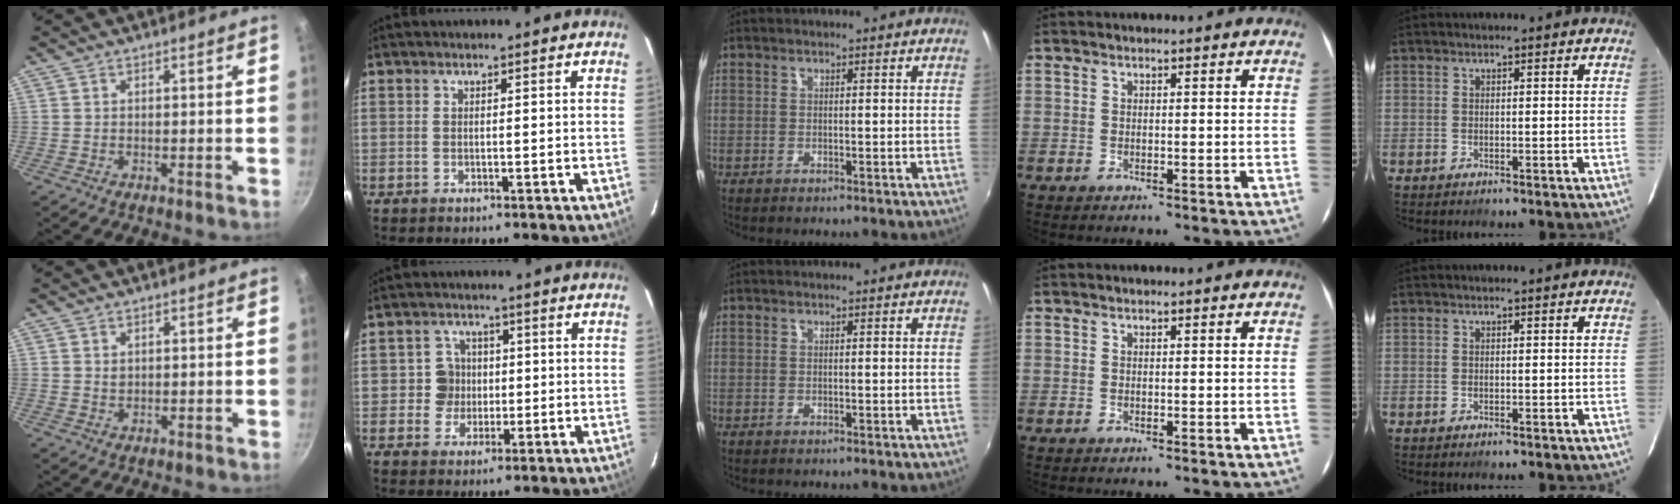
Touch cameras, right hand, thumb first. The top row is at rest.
{"thumb": {"total": 1.2, "force": [0.4, 1.0, 0.5], "torque": [-0.006, 0.000, 0.007]}, "index": {"total": 4.5, "force": [-0.1, 4.5, 0.3], "torque": [0.000, 0.012, -0.003]}}